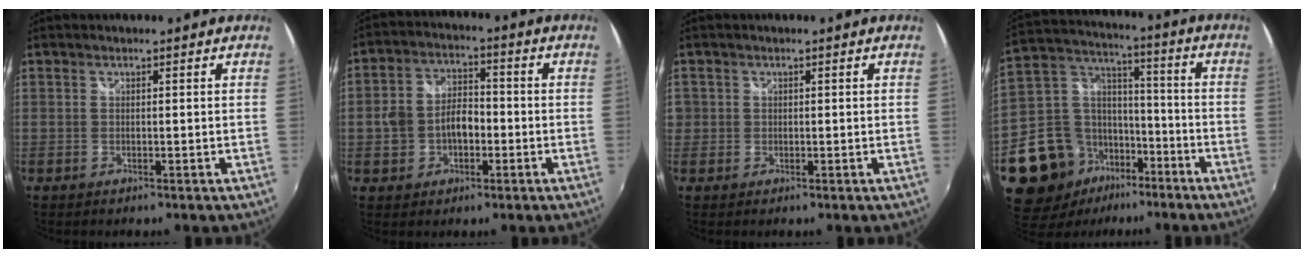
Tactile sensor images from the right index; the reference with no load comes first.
{"total": 7.9, "force": [-1.9, 5.6, 5.2], "torque": [-0.103, 0.017, -0.025]}
{"total": 2.0, "force": [-0.1, 2.0, 0.1], "torque": [-0.002, -0.001, -0.003]}
{"total": 16.5, "force": [-9.2, 11.4, 7.5], "torque": [-0.182, 0.037, -0.147]}